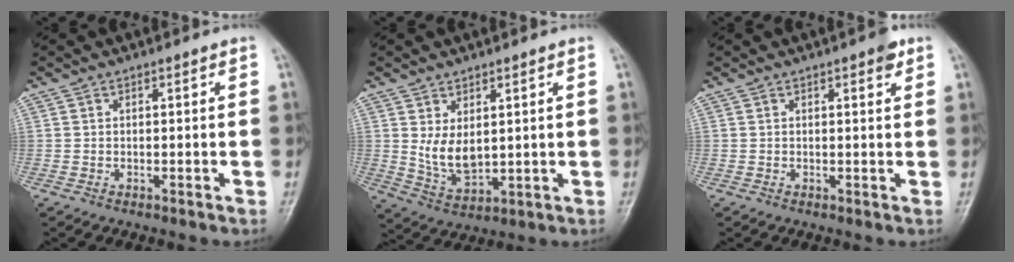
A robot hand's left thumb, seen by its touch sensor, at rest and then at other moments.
{"total": 6.6, "force": [1.7, 3.6, 5.2], "torque": [-0.084, -0.021, 0.049]}
{"total": 2.2, "force": [1.3, 0.6, 1.7], "torque": [-0.019, -0.004, 0.015]}